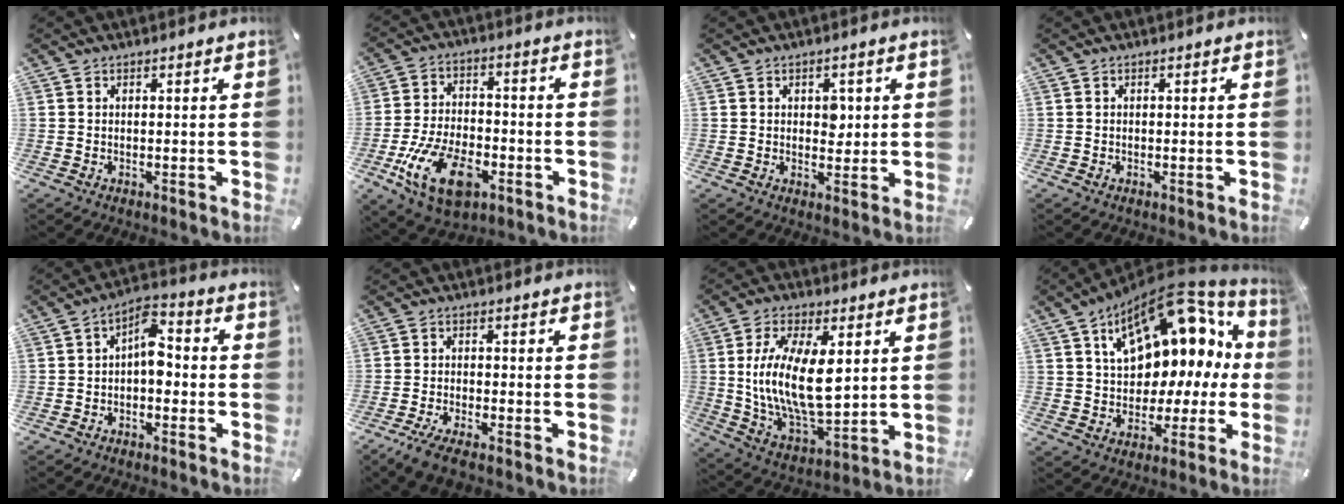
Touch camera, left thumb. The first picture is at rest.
{"total": 15.2, "force": [-6.7, 8.7, 10.6], "torque": [-0.215, 0.030, -0.113]}
{"total": 3.7, "force": [0.7, 2.7, 2.5], "torque": [-0.020, -0.006, 0.003]}
{"total": 0.0}
{"total": 7.1, "force": [-1.0, 4.0, 5.7], "torque": [-0.089, 0.011, -0.022]}
{"total": 4.8, "force": [-3.7, 1.1, 2.9], "torque": [-0.071, 0.004, -0.070]}
{"total": 17.0, "force": [2.7, 8.5, 14.5], "torque": [-0.306, -0.013, 0.042]}
{"total": 16.8, "force": [8.3, 10.2, 10.5], "torque": [-0.152, -0.064, 0.143]}